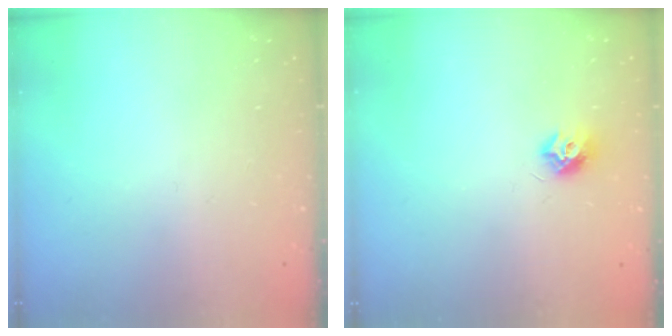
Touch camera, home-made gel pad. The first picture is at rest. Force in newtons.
{"total": 7.3, "press": 7.3, "slide": 0.3}